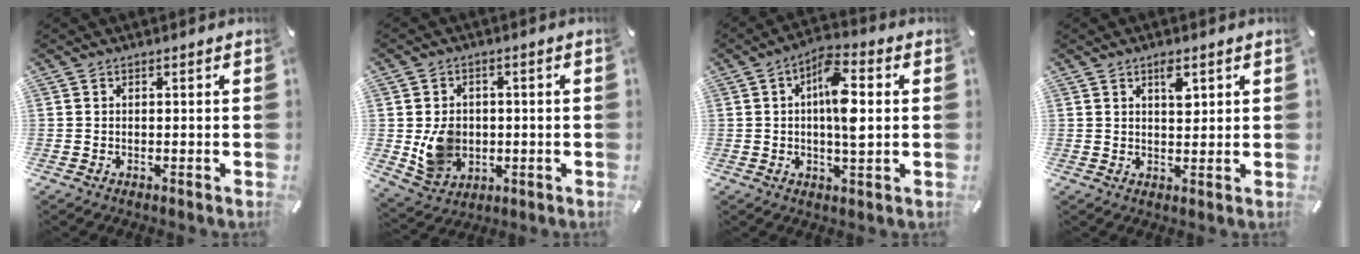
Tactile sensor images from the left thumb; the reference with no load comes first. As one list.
[{"total": 8.7, "force": [-0.5, 7.7, 4.0], "torque": [-0.082, 0.006, -0.006]}, {"total": 10.0, "force": [1.3, 3.8, 9.1], "torque": [-0.152, 0.000, 0.016]}, {"total": 3.9, "force": [1.8, 1.9, 2.8], "torque": [-0.029, -0.009, 0.024]}]